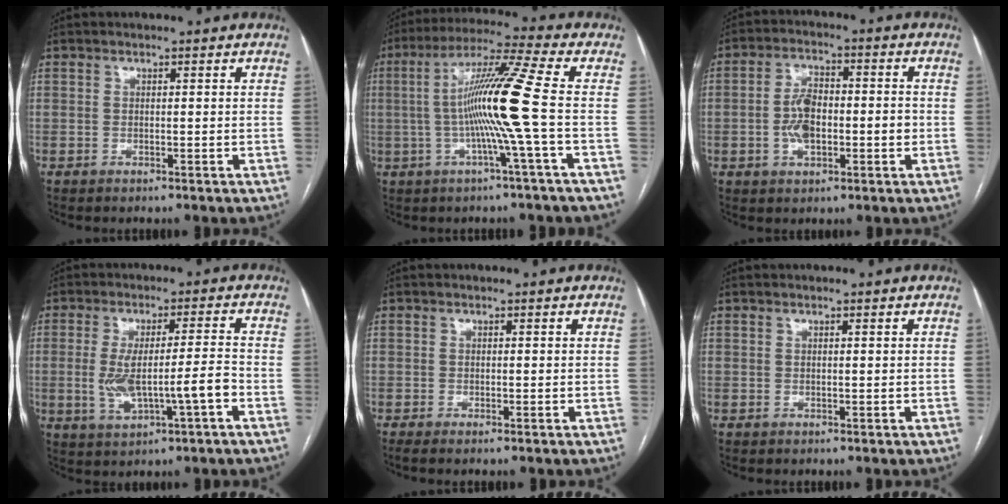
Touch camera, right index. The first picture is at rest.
{"total": 12.5, "force": [-1.1, -2.5, 12.2], "torque": [-0.226, 0.009, -0.024]}
{"total": 7.2, "force": [-1.2, 3.5, 6.2], "torque": [-0.128, 0.017, -0.020]}
{"total": 8.9, "force": [-2.2, 1.3, 8.5], "torque": [-0.165, 0.010, -0.029]}
{"total": 1.3, "force": [-1.0, -0.2, 0.8], "torque": [-0.014, 0.000, -0.017]}
{"total": 0.0}